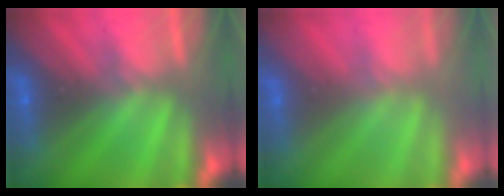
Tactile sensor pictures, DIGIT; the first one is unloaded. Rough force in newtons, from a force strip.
{"total": 2.8}